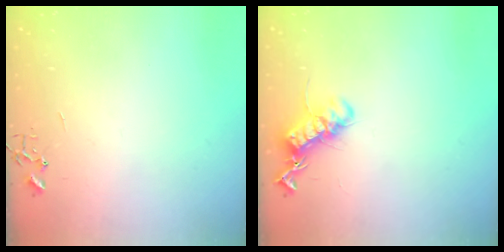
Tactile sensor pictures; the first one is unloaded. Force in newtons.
{"total": 13.0, "press": 13.0, "slide": 0.3}